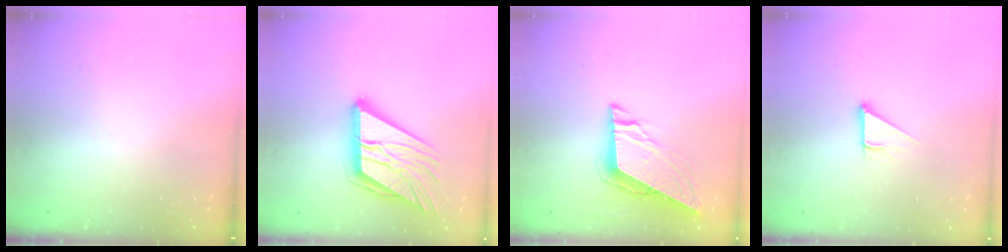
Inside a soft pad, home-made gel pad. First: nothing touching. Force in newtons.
{"total": 17.3, "press": 17.1, "slide": 2.7}
{"total": 8.3, "press": 8.2, "slide": 1.5}
{"total": 2.9, "press": 2.9, "slide": 0.1}